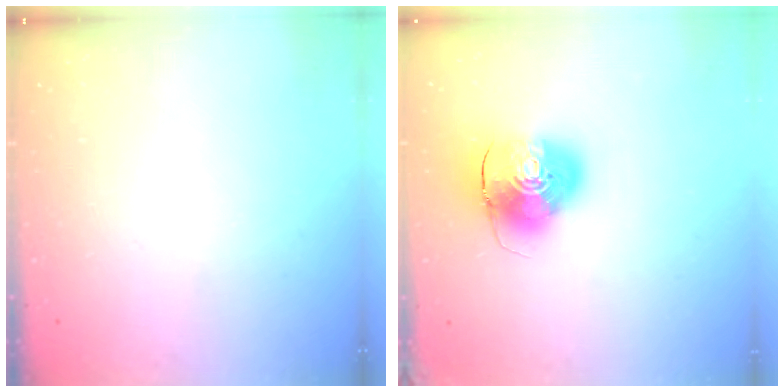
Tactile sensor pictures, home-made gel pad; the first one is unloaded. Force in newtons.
{"total": 10.5, "press": 10.4, "slide": 1.8}